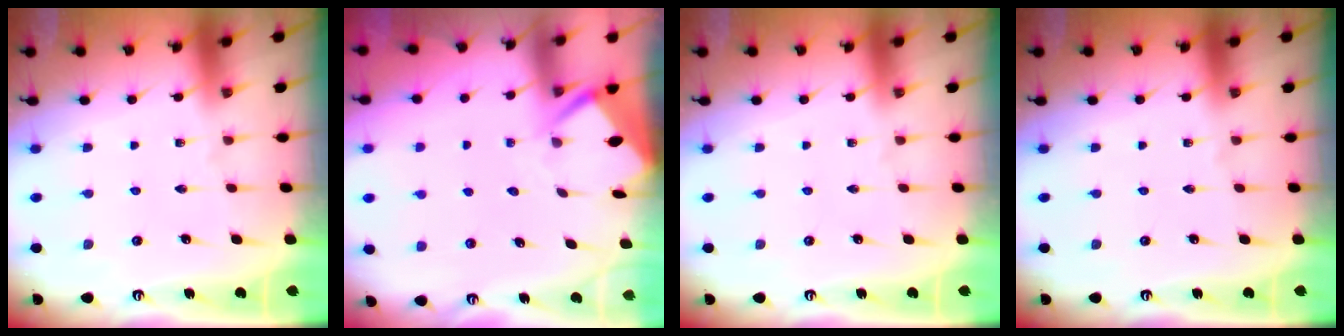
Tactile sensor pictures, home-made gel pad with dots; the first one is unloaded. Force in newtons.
{"total": 3.5, "press": 3.5, "slide": 0.3}
{"total": 0.0}
{"total": 0.0}